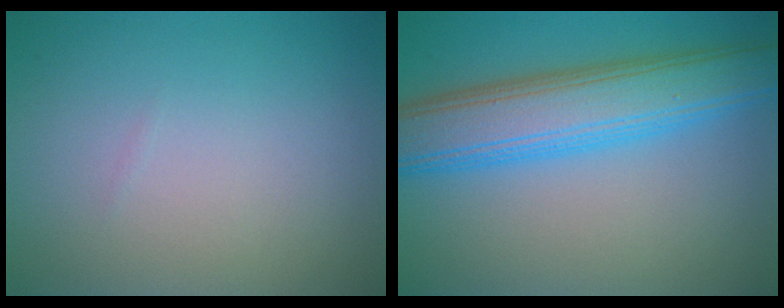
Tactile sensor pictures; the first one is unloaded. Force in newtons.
{"total": 7.8, "press": 7.8, "slide": 0.1}